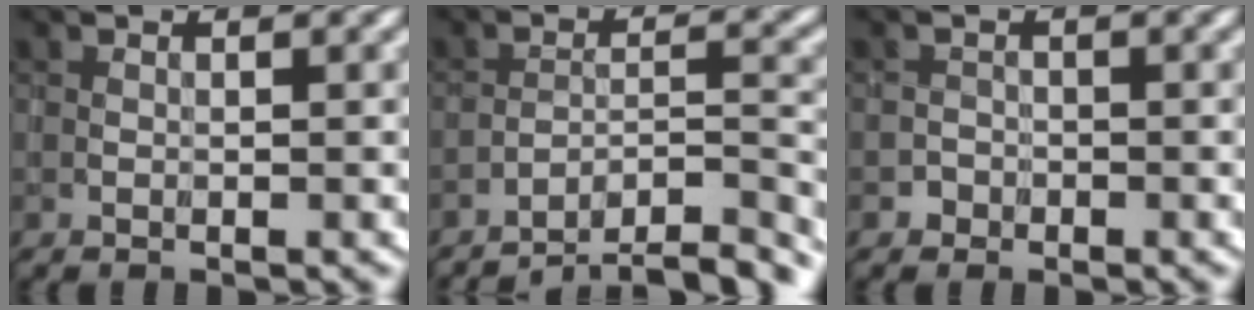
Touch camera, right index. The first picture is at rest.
{"total": 9.6, "force": [-9.0, 1.7, 2.9], "torque": [-0.026, 0.013, -0.119]}
{"total": 0.9, "force": [-0.6, 0.6, -0.4], "torque": [0.009, 0.004, -0.008]}